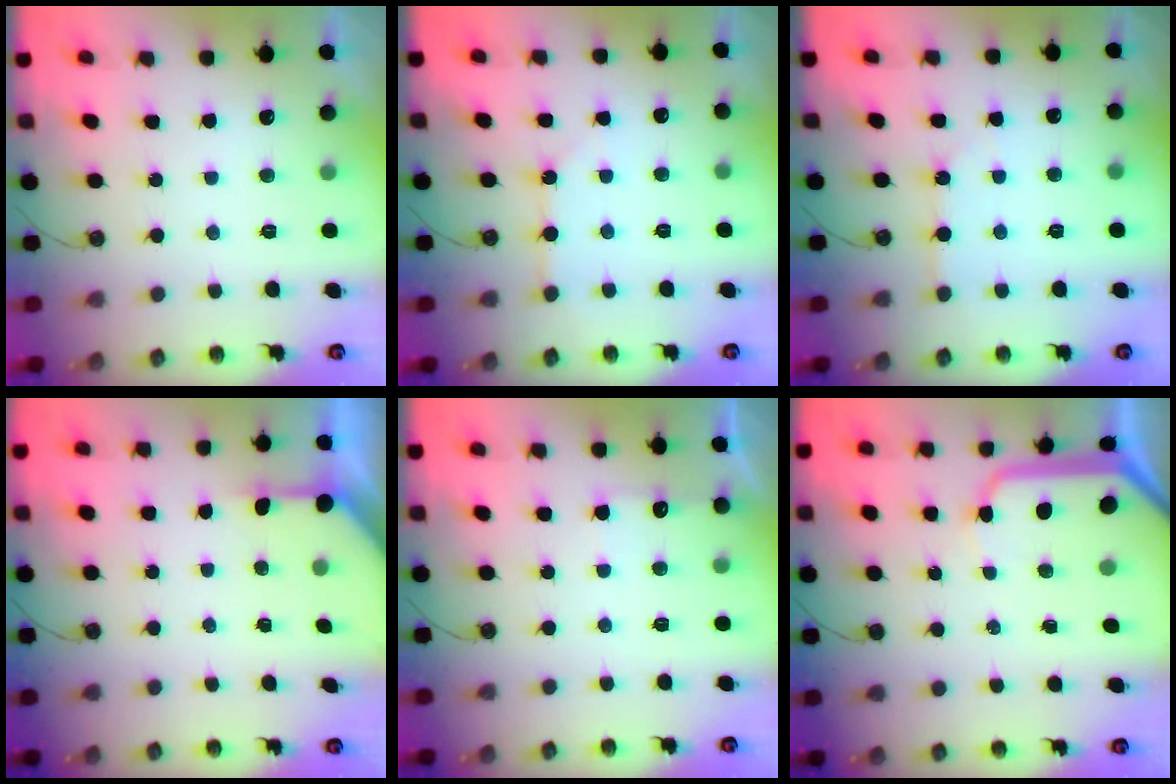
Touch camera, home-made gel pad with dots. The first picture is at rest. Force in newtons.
{"total": 2.1, "press": 2.1, "slide": 0.3}
{"total": 3.5, "press": 3.5, "slide": 0.5}
{"total": 3.6, "press": 3.6, "slide": 0.3}
{"total": 5.4, "press": 5.3, "slide": 0.7}
{"total": 10.0, "press": 9.9, "slide": 1.2}